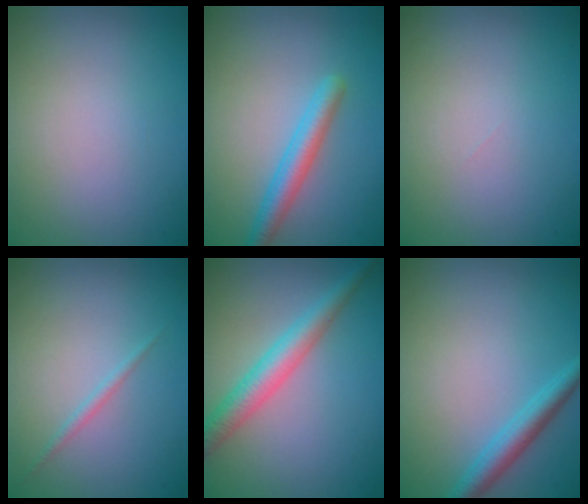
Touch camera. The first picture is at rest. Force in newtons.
{"total": 2.8, "press": 2.8, "slide": 0.2}
{"total": 0.0}
{"total": 0.7, "press": 0.7, "slide": 0.1}
{"total": 3.6, "press": 3.6, "slide": 0.1}
{"total": 2.7, "press": 2.7, "slide": 0.0}